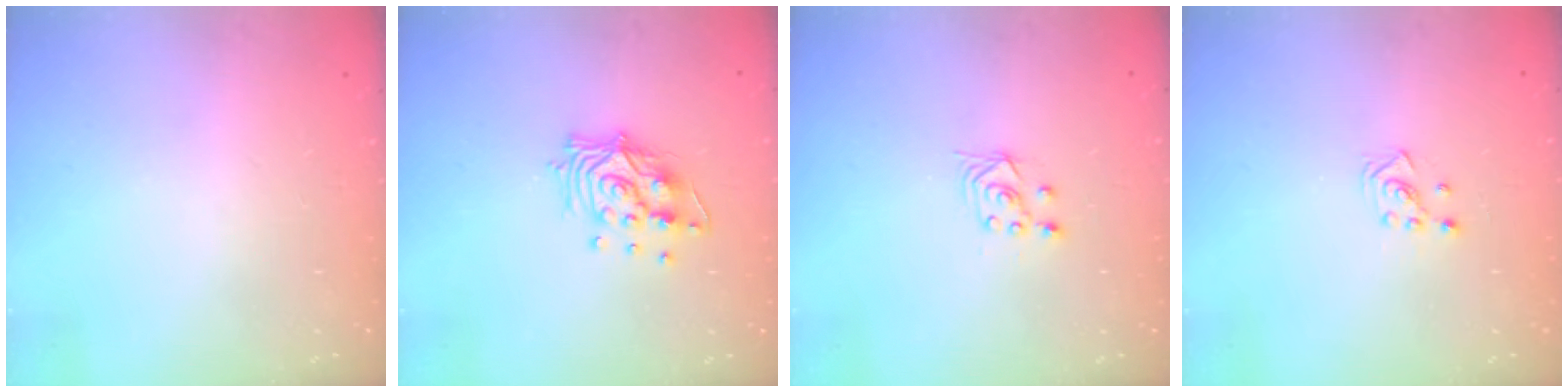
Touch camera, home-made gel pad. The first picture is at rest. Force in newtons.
{"total": 12.4, "press": 12.4, "slide": 1.0}
{"total": 2.8, "press": 2.4, "slide": 1.4}
{"total": 2.5, "press": 2.4, "slide": 0.8}